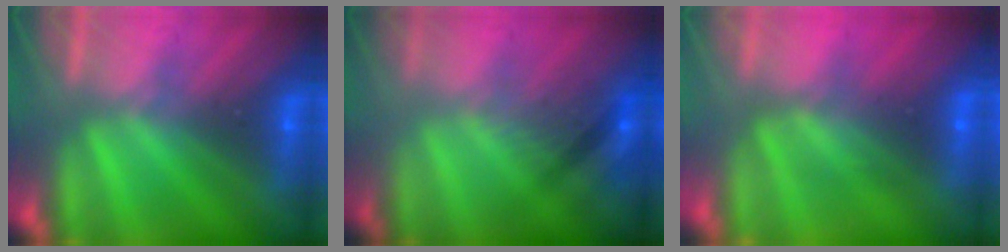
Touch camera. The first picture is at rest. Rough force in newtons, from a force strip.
{"total": 2.8}
{"total": 2.6}